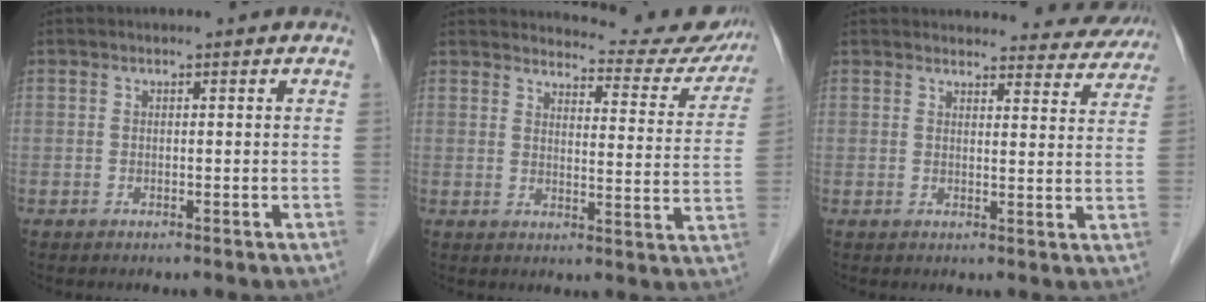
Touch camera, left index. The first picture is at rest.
{"total": 16.1, "force": [15.6, 2.8, 2.8], "torque": [-0.012, -0.056, 0.164]}
{"total": 15.8, "force": [15.2, 3.6, 2.4], "torque": [0.000, -0.020, 0.157]}